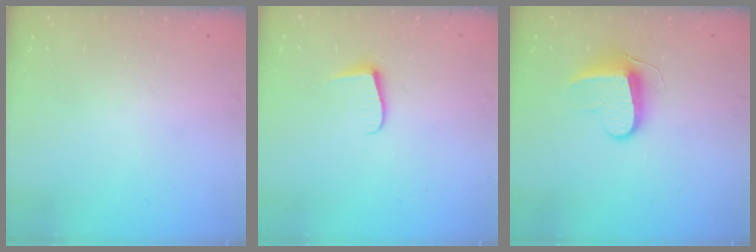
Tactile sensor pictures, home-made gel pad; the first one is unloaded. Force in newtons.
{"total": 5.6, "press": 5.6, "slide": 0.7}
{"total": 9.5, "press": 9.5, "slide": 0.0}